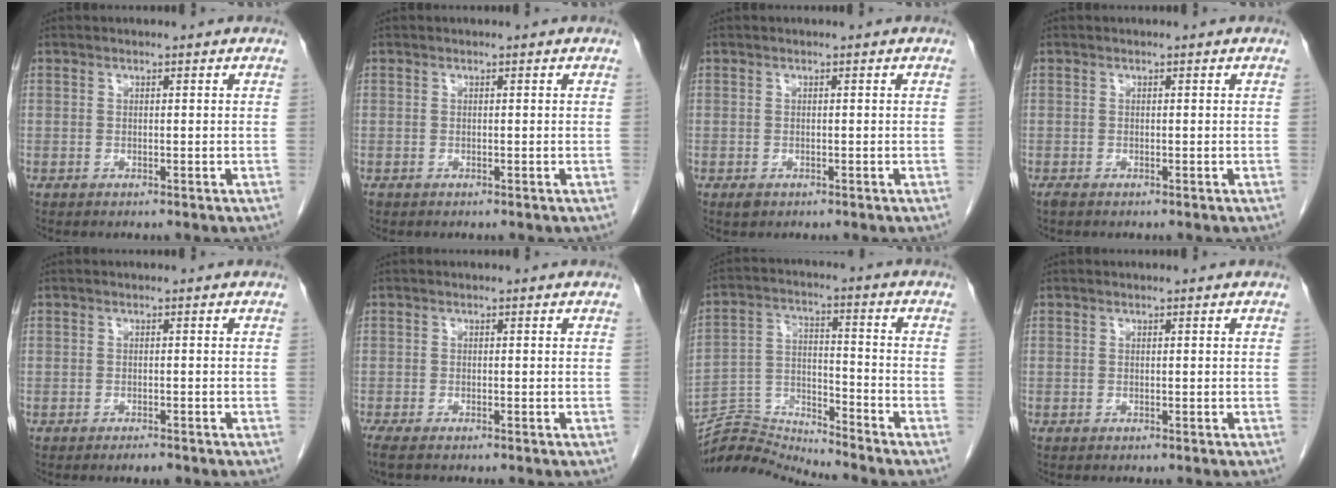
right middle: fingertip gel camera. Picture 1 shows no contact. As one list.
[{"total": 0.0}, {"total": 0.8, "force": [-0.4, 0.5, 0.4], "torque": [-0.008, 0.000, -0.003]}, {"total": 0.6, "force": [-0.5, 0.2, 0.3], "torque": [-0.012, -0.003, -0.010]}, {"total": 1.4, "force": [-1.1, 0.3, 0.8], "torque": [-0.013, -0.001, -0.012]}, {"total": 2.7, "force": [-2.2, 0.6, 1.5], "torque": [-0.030, -0.010, -0.036]}, {"total": 8.9, "force": [-8.6, -1.7, -1.7], "torque": [0.026, 0.031, -0.159]}, {"total": 0.0}]